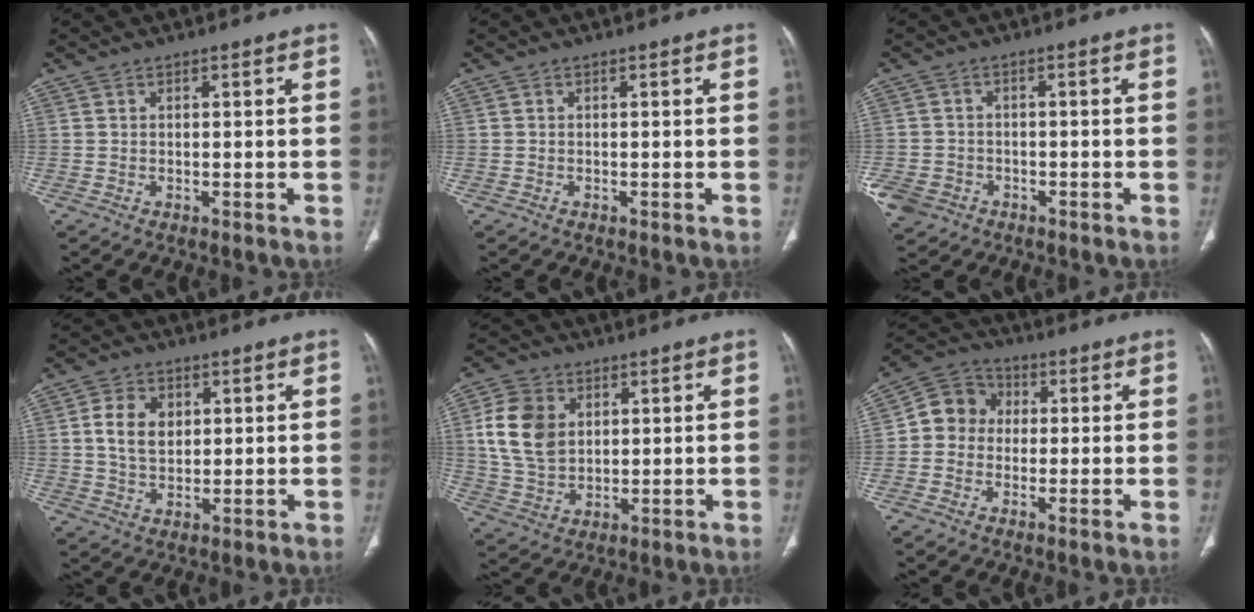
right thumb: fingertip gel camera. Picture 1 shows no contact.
{"total": 0.0}
{"total": 6.9, "force": [-3.4, 5.6, 2.0], "torque": [-0.054, 0.015, -0.054]}
{"total": 7.0, "force": [1.6, 5.0, 4.7], "torque": [-0.069, -0.006, 0.029]}
{"total": 11.4, "force": [2.9, 8.5, 7.1], "torque": [-0.121, -0.006, 0.060]}
{"total": 8.3, "force": [0.1, 7.5, 3.7], "torque": [-0.039, 0.028, -0.016]}